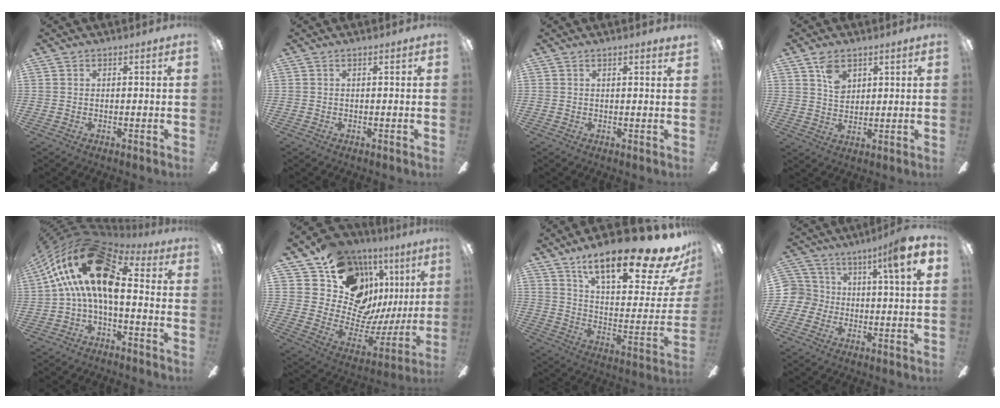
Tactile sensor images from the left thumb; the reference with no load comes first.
{"total": 0.0}
{"total": 0.9, "force": [0.8, 0.0, 0.4], "torque": [-0.002, -0.003, 0.013]}
{"total": 5.9, "force": [3.2, 3.7, 3.3], "torque": [-0.052, -0.001, 0.054]}
{"total": 22.4, "force": [5.9, 10.9, 18.6], "torque": [-0.343, -0.017, 0.109]}
{"total": 16.5, "force": [10.8, 10.9, 6.0], "torque": [-0.105, -0.100, 0.221]}
{"total": 23.5, "force": [16.7, 6.1, 15.4], "torque": [-0.221, -0.111, 0.266]}
{"total": 8.3, "force": [2.2, 4.9, 6.4], "torque": [-0.098, 0.003, 0.030]}